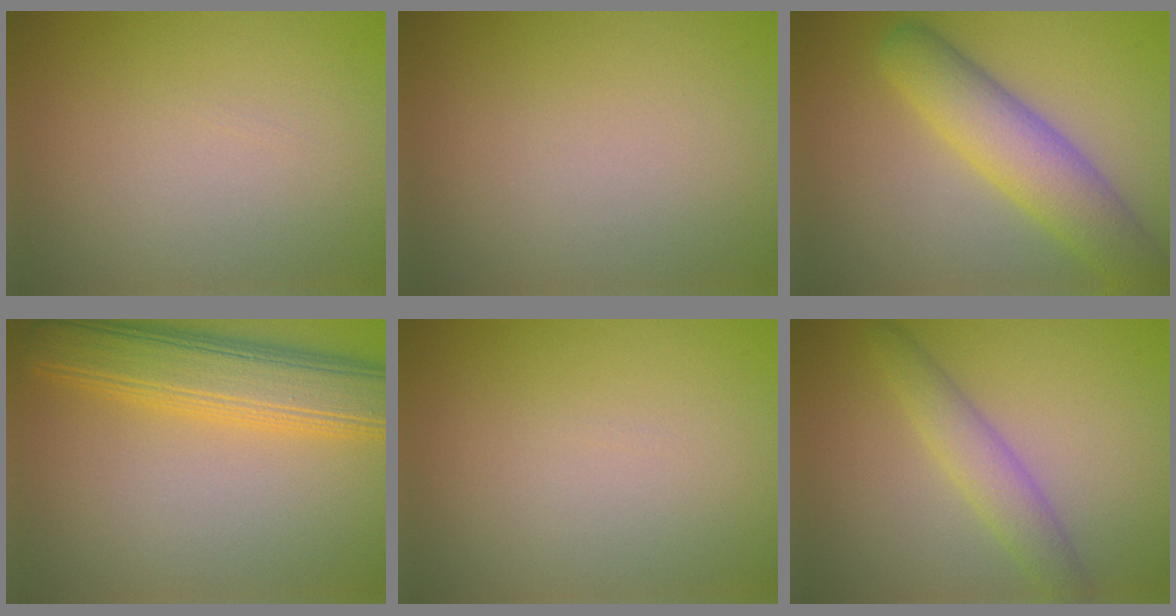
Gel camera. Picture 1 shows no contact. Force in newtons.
{"total": 0.0}
{"total": 6.4, "press": 6.4, "slide": 0.4}
{"total": 7.5, "press": 7.5, "slide": 0.2}
{"total": 0.0}
{"total": 3.2, "press": 3.2, "slide": 0.1}